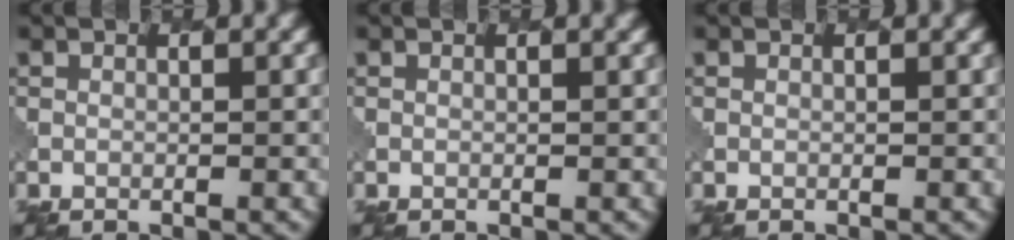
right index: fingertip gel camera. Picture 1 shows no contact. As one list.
[{"total": 0.6, "force": [0.3, 0.2, 0.5], "torque": [-0.003, 0.000, 0.001]}, {"total": 0.0}]